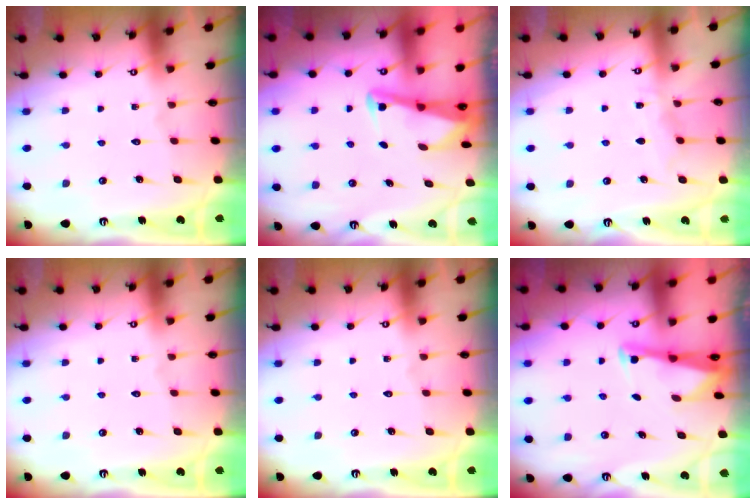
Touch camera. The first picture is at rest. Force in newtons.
{"total": 3.0, "press": 3.0, "slide": 0.4}
{"total": 5.1, "press": 5.1, "slide": 0.6}
{"total": 0.0}
{"total": 0.0}
{"total": 2.4, "press": 2.4, "slide": 0.2}